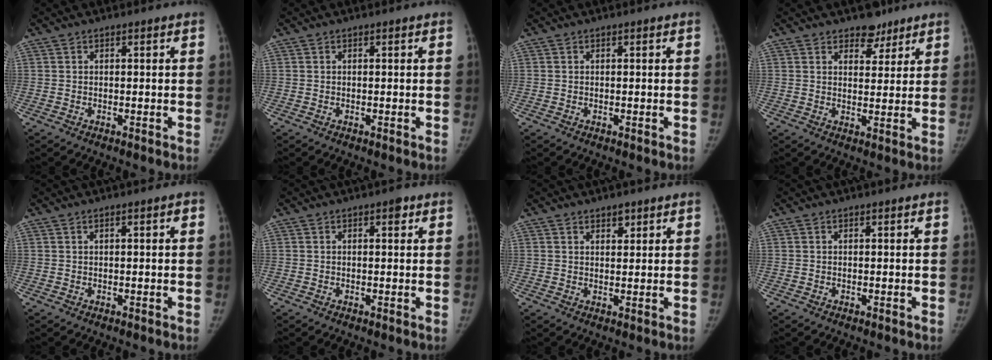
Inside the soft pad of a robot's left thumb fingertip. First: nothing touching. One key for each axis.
{"total": 0.0}
{"total": 0.0}
{"total": 5.0, "fx": 3.7, "fy": 2.9, "fz": 1.7, "tx": 0.004, "ty": -0.023, "tz": 0.056}
{"total": 1.4, "fx": 0.4, "fy": 0.2, "fz": 1.3, "tx": -0.023, "ty": 0.006, "tz": 0.006}
{"total": 1.5, "fx": 0.8, "fy": 0.7, "fz": 1.1, "tx": -0.010, "ty": 0.000, "tz": 0.008}
{"total": 2.2, "fx": 1.6, "fy": 1.1, "fz": 1.1, "tx": -0.006, "ty": -0.011, "tz": 0.025}
{"total": 0.0}